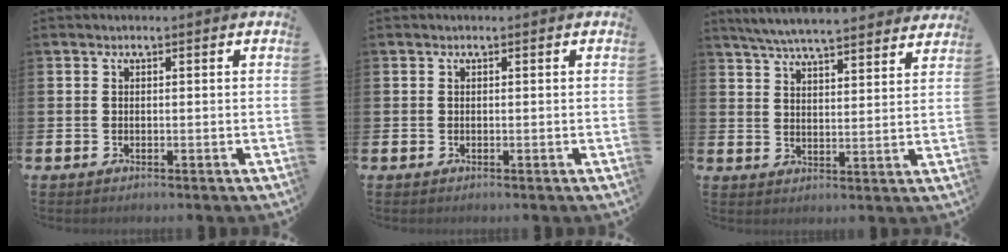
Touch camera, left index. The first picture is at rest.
{"total": 0.0}
{"total": 6.3, "force": [6.1, 0.5, 1.6], "torque": [-0.045, -0.036, 0.109]}